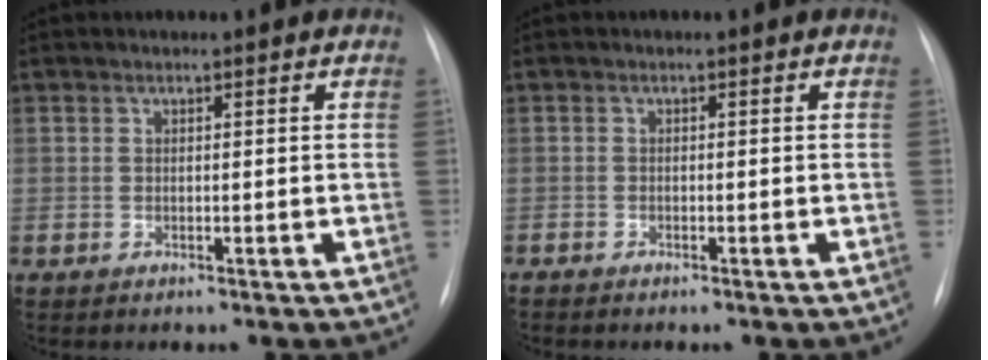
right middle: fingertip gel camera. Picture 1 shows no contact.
{"total": 0.7, "force": [-0.6, 0.1, 0.3], "torque": [-0.004, -0.002, -0.009]}